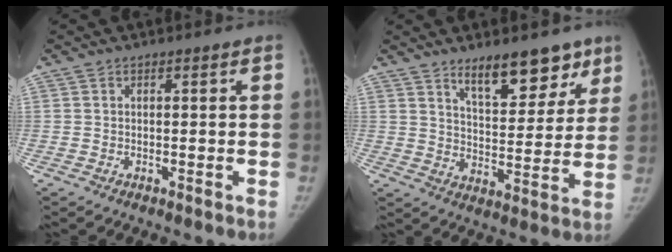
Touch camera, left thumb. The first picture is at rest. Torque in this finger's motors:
{"motor_torque": [0.58, -0.38, 1.39, -0.67, 0.31]}